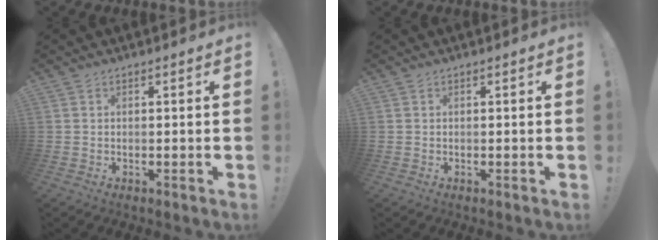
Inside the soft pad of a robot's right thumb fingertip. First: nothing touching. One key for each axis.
{"total": 0.0}